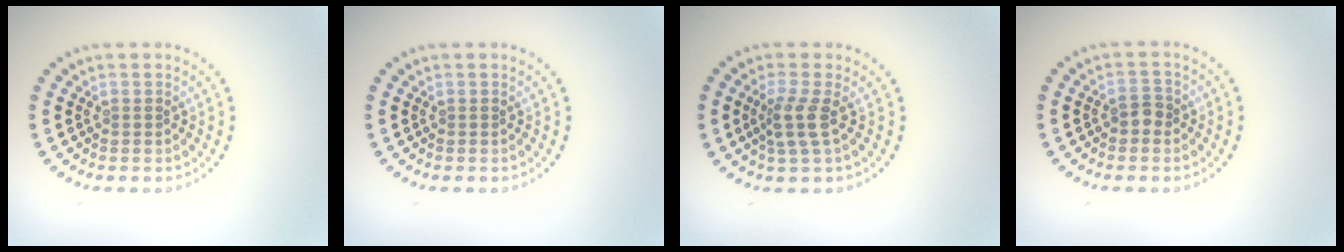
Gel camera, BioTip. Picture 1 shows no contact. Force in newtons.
{"total": 0.0}
{"total": 2.4, "press": 1.8, "slide": 1.6}
{"total": 1.5, "press": 1.4, "slide": 0.5}